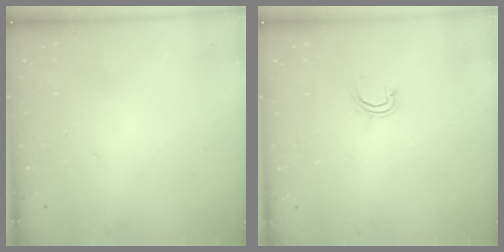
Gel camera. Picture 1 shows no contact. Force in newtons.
{"total": 4.7, "press": 4.6, "slide": 0.9}